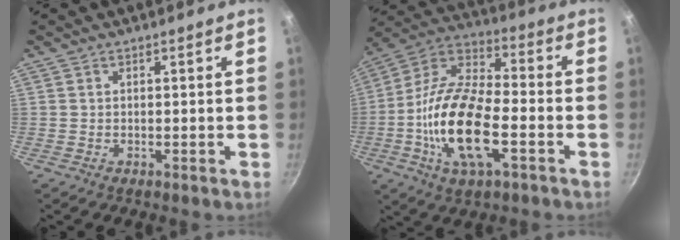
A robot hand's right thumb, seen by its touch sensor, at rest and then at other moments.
{"total": 19.6, "force": [-5.2, 8.6, 16.8], "torque": [-0.320, 0.029, -0.117]}